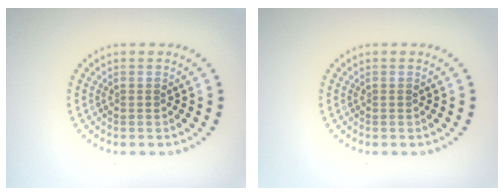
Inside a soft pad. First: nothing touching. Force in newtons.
{"total": 0.0}